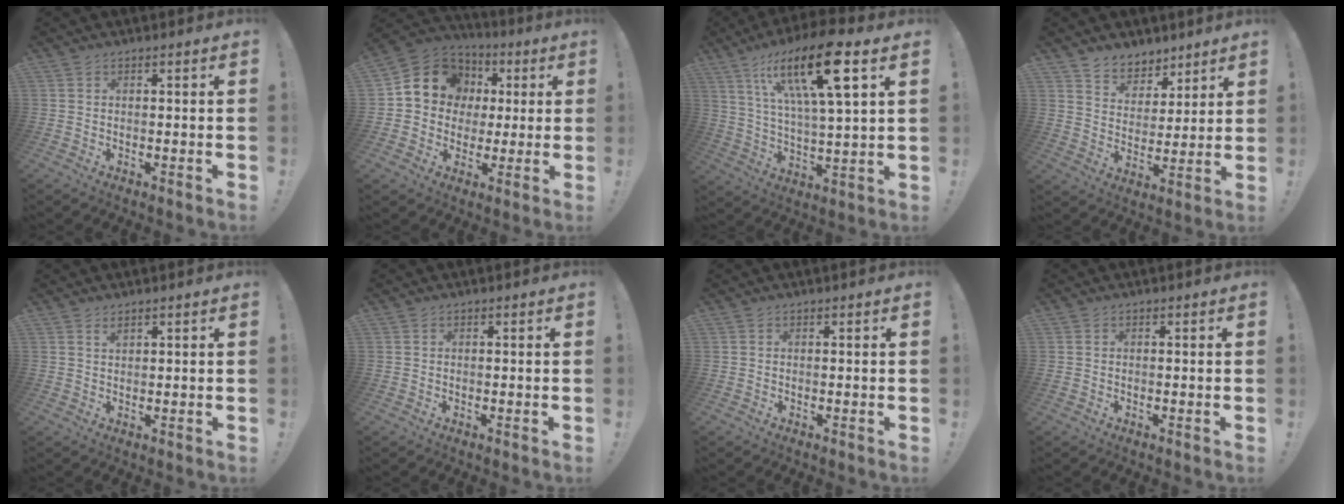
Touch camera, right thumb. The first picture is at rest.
{"total": 13.1, "force": [3.4, 11.6, 5.1], "torque": [-0.070, -0.009, 0.074]}
{"total": 20.4, "force": [9.7, 5.3, 17.2], "torque": [-0.296, -0.041, 0.141]}
{"total": 7.9, "force": [6.0, 5.0, 0.8], "torque": [-0.015, -0.055, 0.118]}
{"total": 1.5, "force": [1.2, 0.7, 0.6], "torque": [-0.001, -0.005, 0.021]}
{"total": 0.0}
{"total": 0.0}
{"total": 0.8, "force": [0.2, -0.3, 0.8], "torque": [-0.014, 0.000, 0.003]}